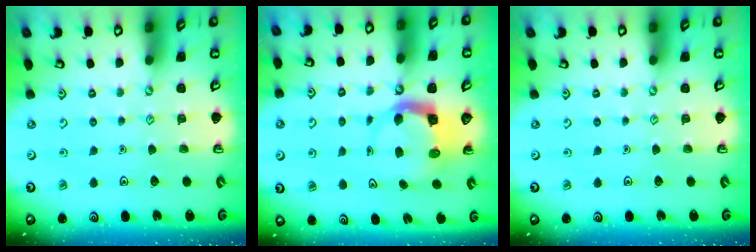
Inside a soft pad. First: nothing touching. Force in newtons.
{"total": 3.8, "press": 3.8, "slide": 0.5}
{"total": 0.0}